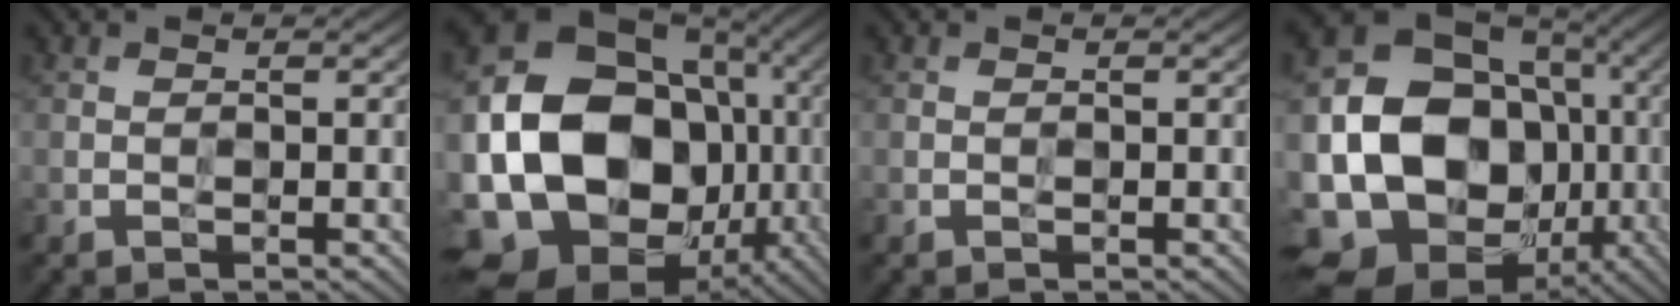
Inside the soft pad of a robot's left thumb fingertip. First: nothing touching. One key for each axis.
{"total": 22.4, "fx": -3.0, "fy": 17.8, "fz": 13.2, "tx": -0.293, "ty": -0.051, "tz": -0.034}
{"total": 0.0}
{"total": 20.9, "fx": -4.0, "fy": 17.2, "fz": 11.2, "tx": -0.240, "ty": -0.052, "tz": -0.065}